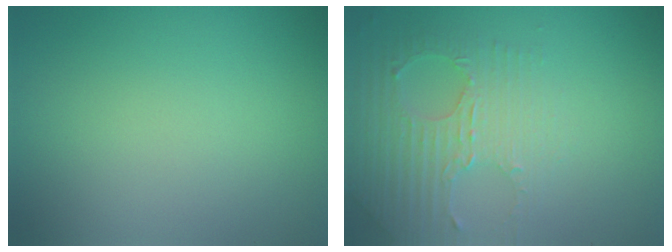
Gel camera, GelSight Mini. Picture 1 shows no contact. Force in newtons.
{"total": 2.8, "press": 2.7, "slide": 0.9}